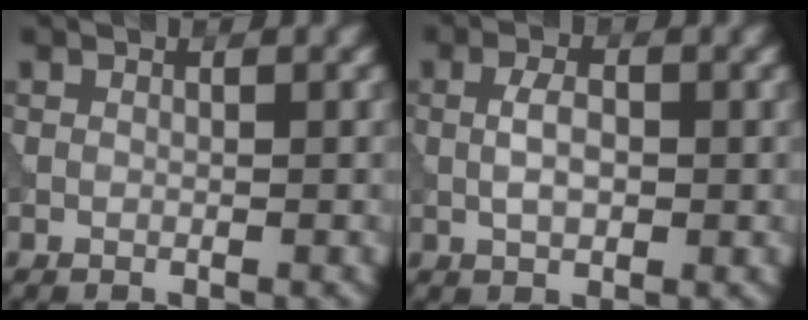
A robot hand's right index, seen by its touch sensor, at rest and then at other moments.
{"total": 2.5, "force": [-0.2, 1.3, 2.2], "torque": [-0.046, 0.000, -0.005]}